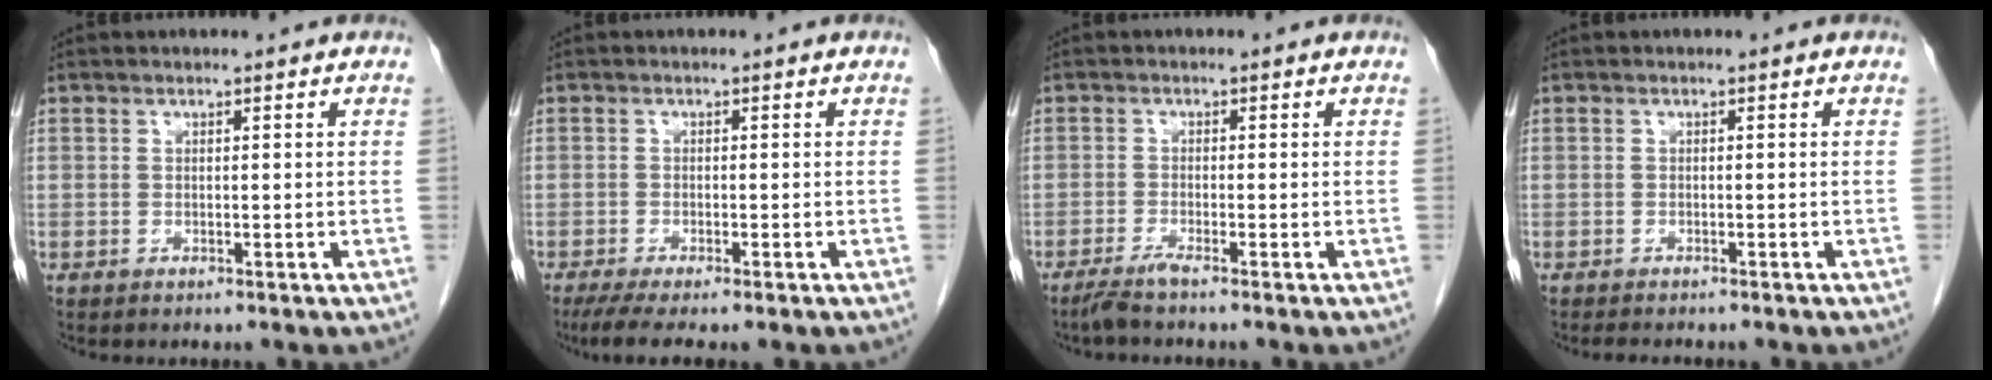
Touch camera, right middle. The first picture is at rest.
{"total": 5.6, "force": [-4.1, 0.7, 3.7], "torque": [-0.058, -0.014, -0.065]}
{"total": 2.4, "force": [-2.0, -0.5, 1.3], "torque": [-0.036, -0.006, -0.044]}
{"total": 3.2, "force": [-2.7, 0.8, 1.4], "torque": [-0.020, -0.006, -0.031]}